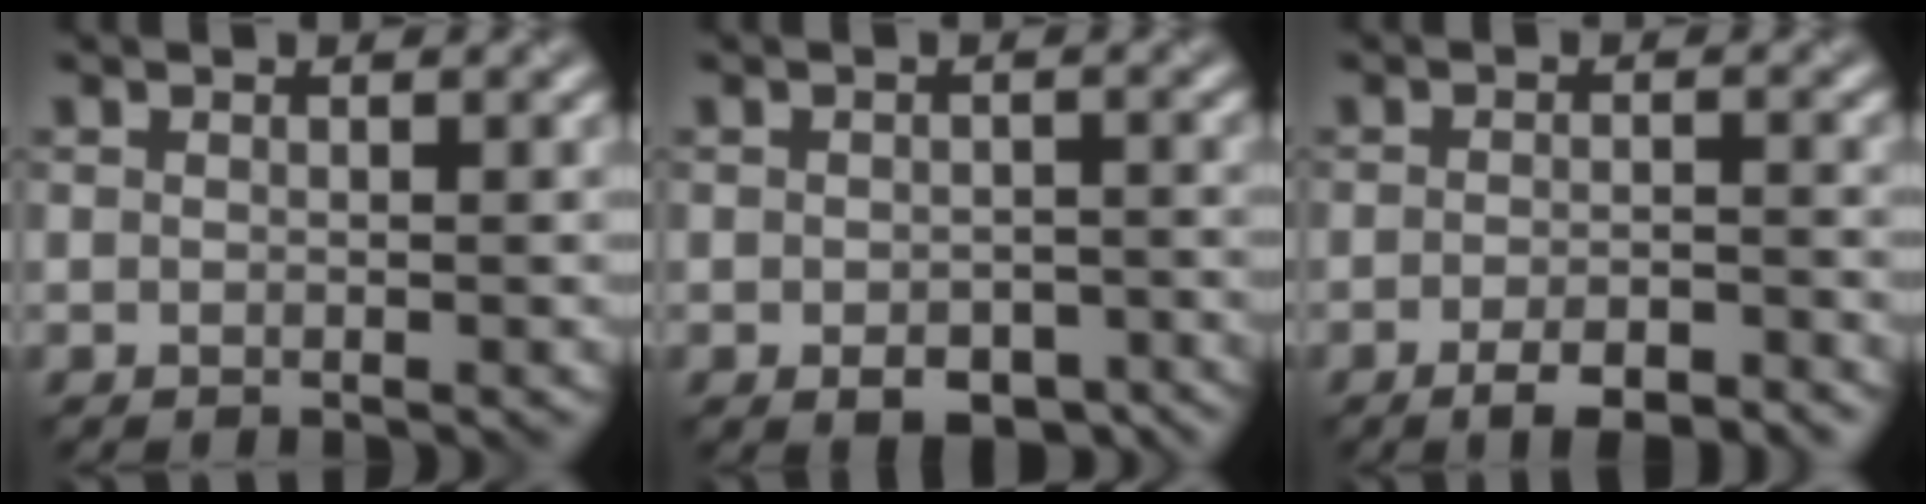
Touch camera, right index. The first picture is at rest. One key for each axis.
{"total": 3.8, "fx": -2.0, "fy": 2.1, "fz": 2.4, "tx": -0.030, "ty": -0.010, "tz": -0.025}
{"total": 3.7, "fx": -2.5, "fy": 0.9, "fz": 2.5, "tx": -0.040, "ty": -0.001, "tz": -0.039}